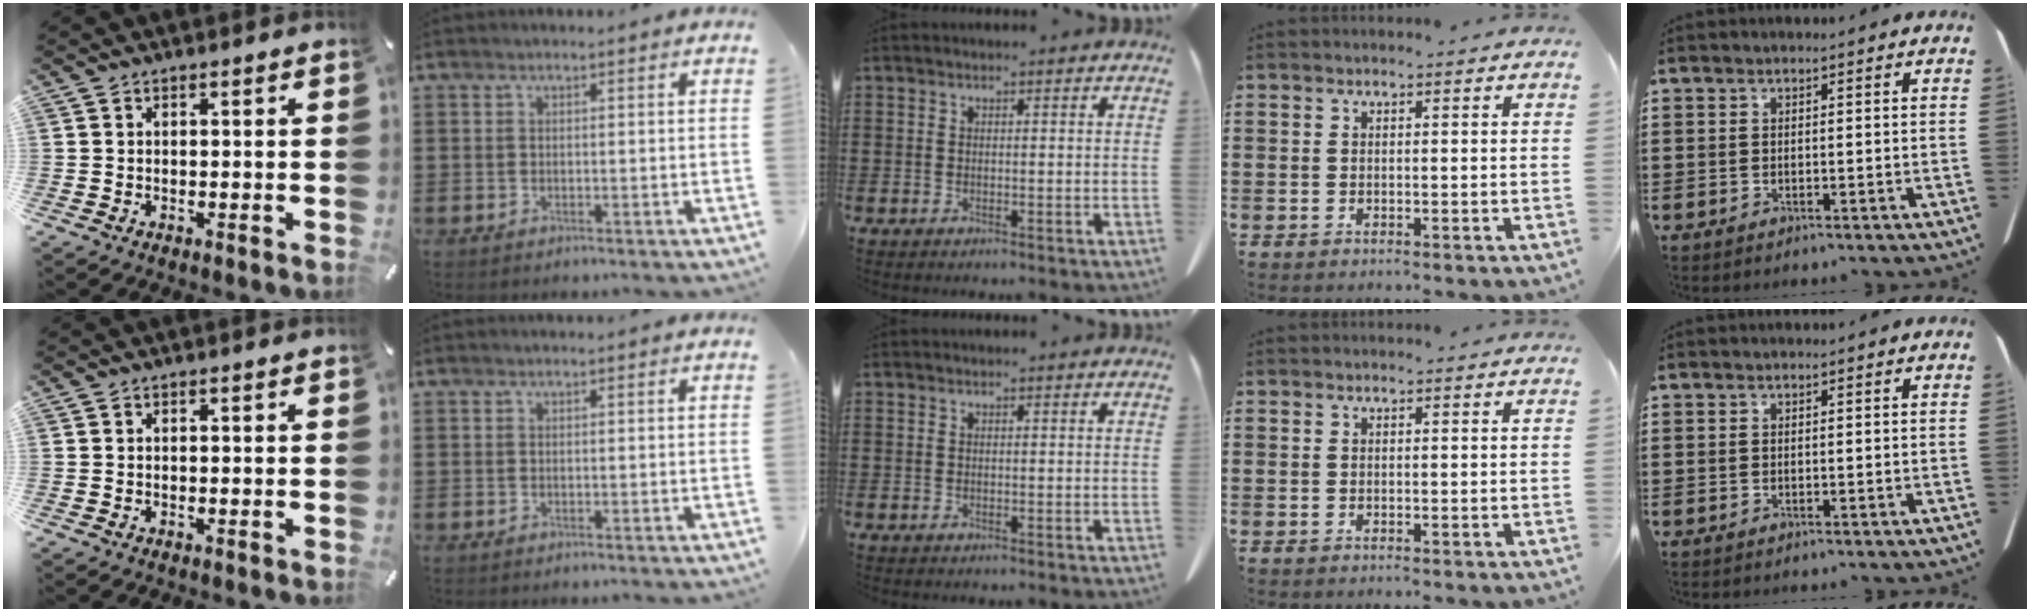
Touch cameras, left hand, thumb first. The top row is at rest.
{}